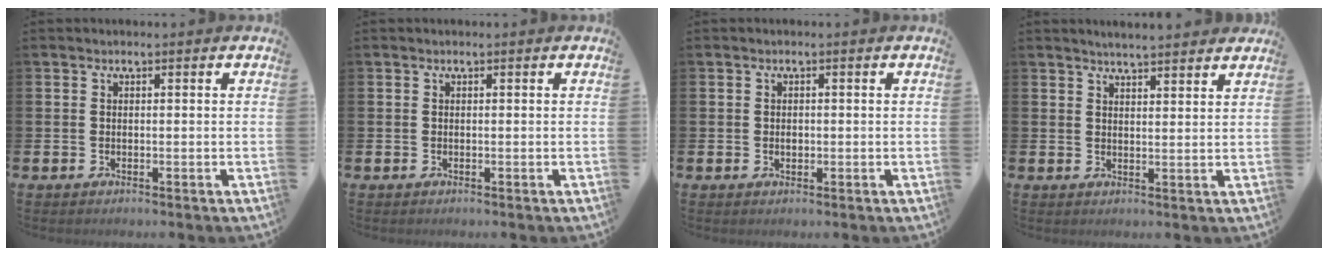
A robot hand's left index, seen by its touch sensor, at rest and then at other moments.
{"total": 0.0}
{"total": 0.9, "force": [-0.1, 0.7, 0.6], "torque": [-0.003, 0.002, -0.005]}
{"total": 3.4, "force": [3.4, -0.2, 0.3], "torque": [-0.014, -0.016, 0.062]}